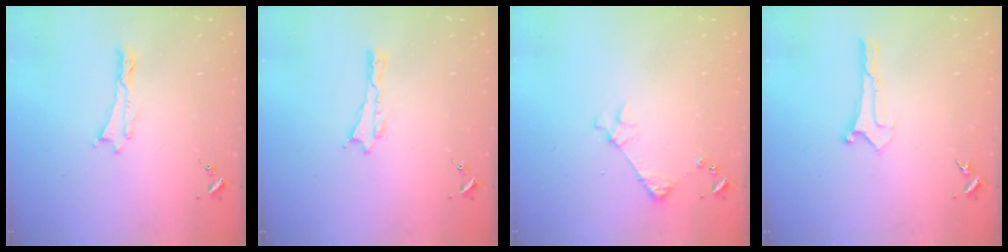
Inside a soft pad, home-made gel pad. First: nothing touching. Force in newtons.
{"total": 0.0}
{"total": 3.2, "press": 3.2, "slide": 0.3}
{"total": 0.0}